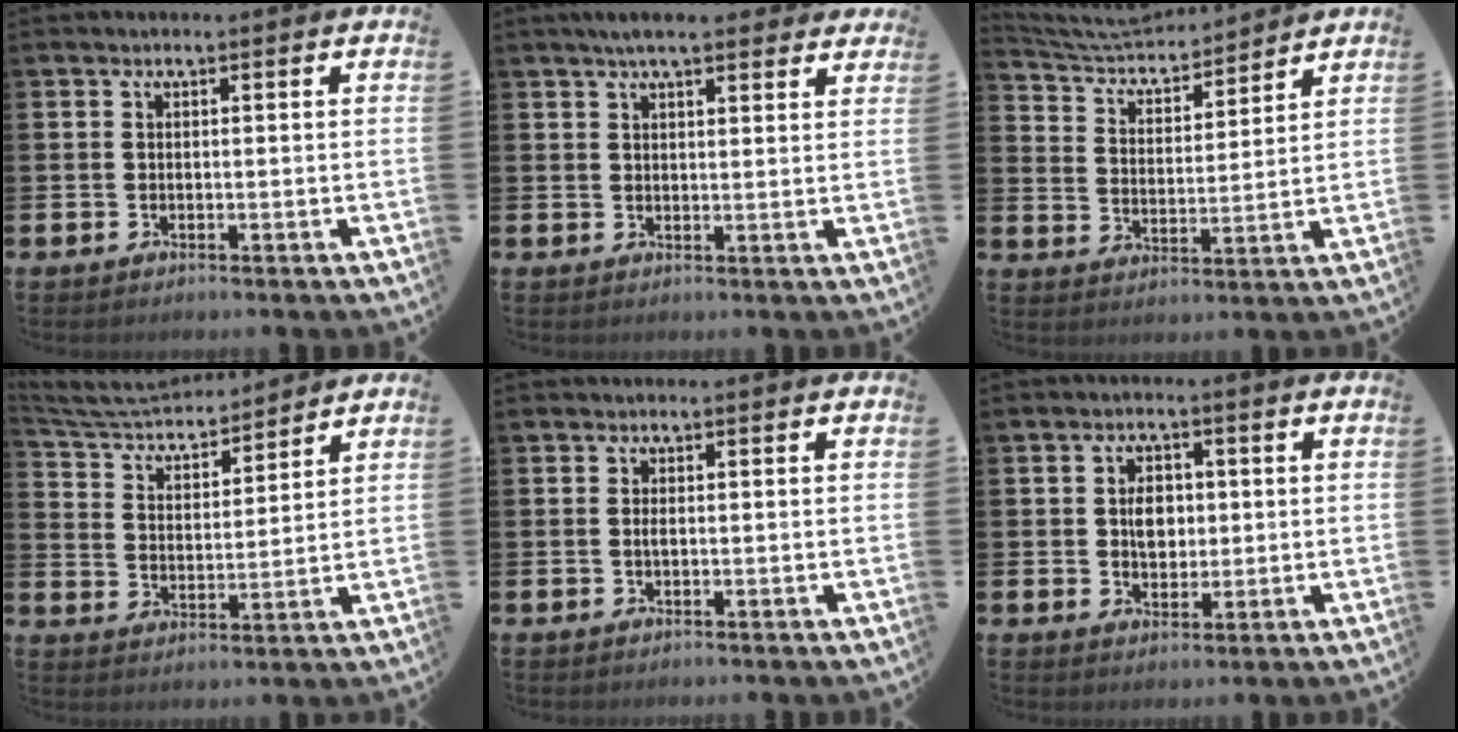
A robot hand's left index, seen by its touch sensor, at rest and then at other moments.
{"total": 4.4, "force": [3.9, 1.0, 1.9], "torque": [-0.043, -0.009, 0.070]}
{"total": 5.9, "force": [5.7, 1.3, 0.9], "torque": [-0.046, -0.045, 0.095]}
{"total": 6.2, "force": [6.0, 1.4, 0.9], "torque": [-0.047, -0.045, 0.101]}
{"total": 0.7, "force": [0.0, 0.2, 0.7], "torque": [-0.008, -0.002, -0.001]}
{"total": 3.9, "force": [0.6, 2.8, 2.6], "torque": [-0.035, 0.003, 0.003]}